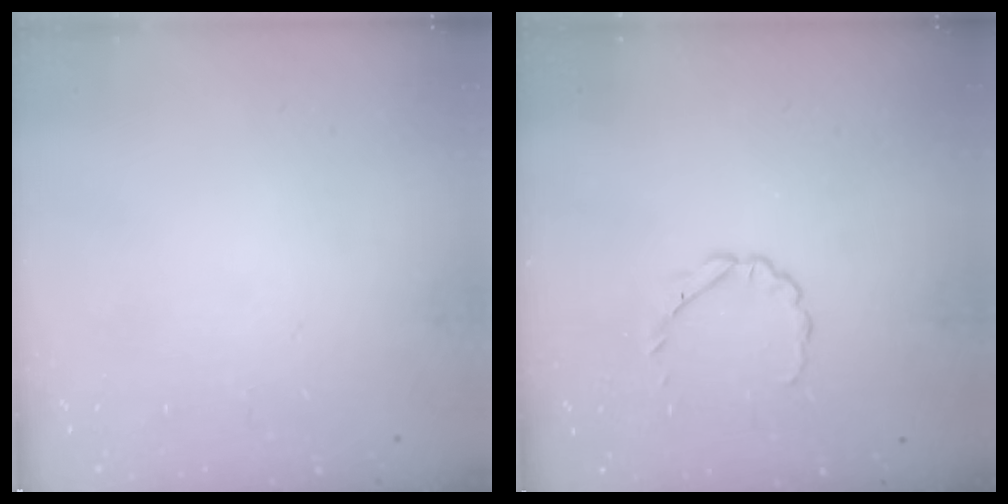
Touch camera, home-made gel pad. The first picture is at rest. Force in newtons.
{"total": 2.3, "press": 2.1, "slide": 0.8}